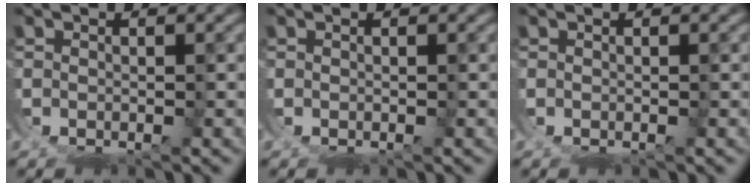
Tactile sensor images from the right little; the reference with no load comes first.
{"total": 0.0}
{"total": 0.0}